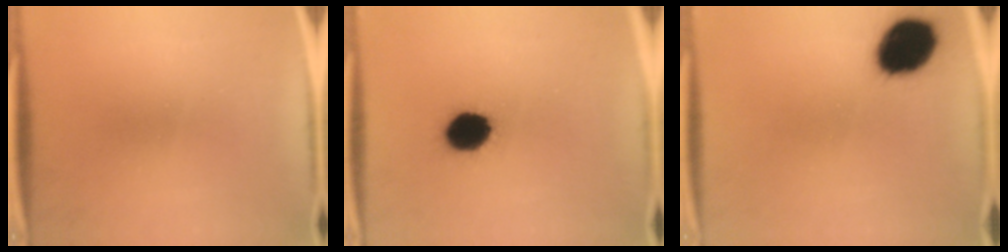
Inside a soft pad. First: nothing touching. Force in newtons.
{"total": 11.0}
{"total": 15.6}